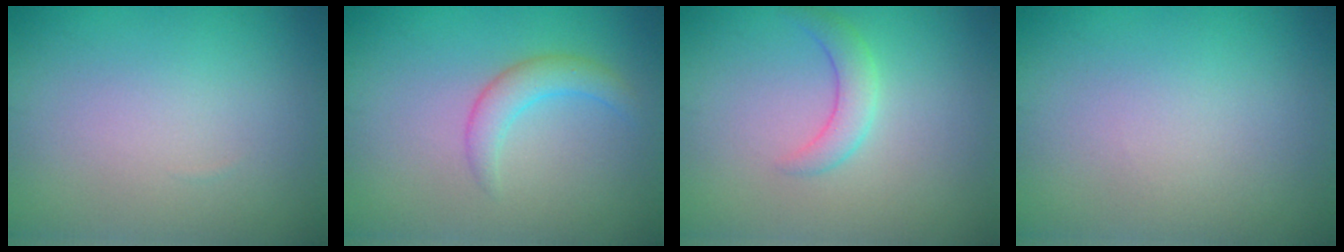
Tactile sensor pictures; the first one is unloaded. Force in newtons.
{"total": 2.4, "press": 2.4, "slide": 0.0}
{"total": 2.1, "press": 2.1, "slide": 0.1}
{"total": 0.0}